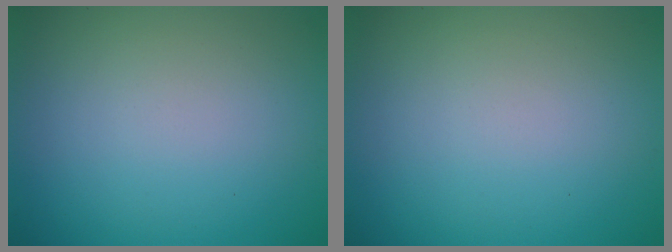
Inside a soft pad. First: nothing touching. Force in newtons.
{"total": 0.0}